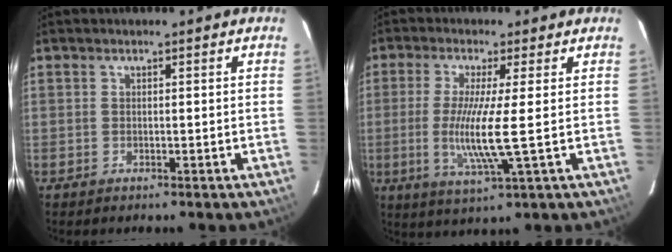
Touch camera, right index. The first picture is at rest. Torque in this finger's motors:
{"motor_torque": [1.16, -0.35, 0.86, 0.21]}